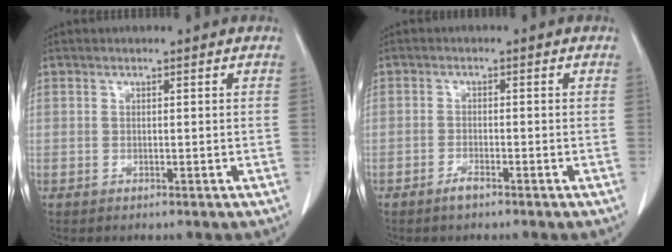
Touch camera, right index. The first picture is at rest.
{"total": 1.7, "force": [-1.4, 0.3, 1.0], "torque": [-0.022, -0.001, -0.026]}